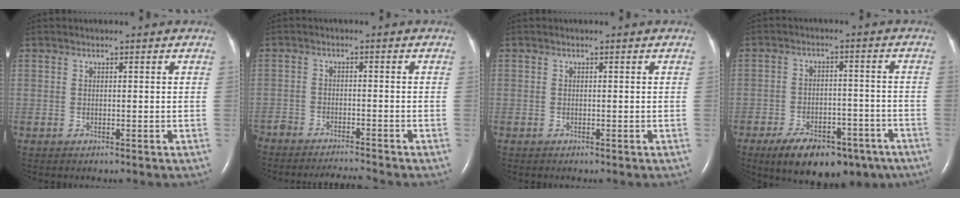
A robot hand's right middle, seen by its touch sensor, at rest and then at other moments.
{"total": 6.8, "force": [-6.7, 0.4, 1.5], "torque": [-0.020, -0.006, -0.109]}
{"total": 0.0}
{"total": 14.4, "force": [-9.8, 6.7, 8.1], "torque": [-0.116, 0.004, -0.143]}